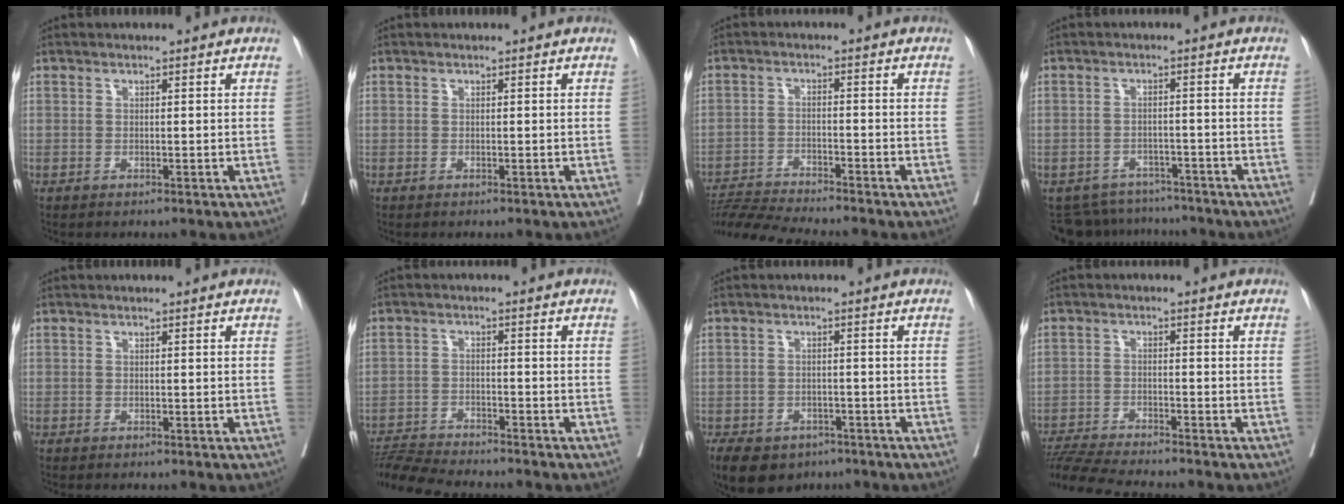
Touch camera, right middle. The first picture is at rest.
{"total": 0.0}
{"total": 8.4, "force": [-8.0, -1.1, 2.2], "torque": [-0.040, -0.010, -0.137]}
{"total": 8.1, "force": [-7.6, 2.8, -0.1], "torque": [0.000, 0.008, -0.103]}
{"total": 0.8, "force": [-0.7, 0.0, 0.4], "torque": [-0.010, -0.004, -0.012]}
{"total": 9.2, "force": [-8.8, -0.2, 2.6], "torque": [-0.048, -0.009, -0.150]}
{"total": 15.1, "force": [-9.1, 10.3, 6.2], "torque": [-0.187, -0.021, -0.119]}
{"total": 10.7, "force": [-9.9, -0.3, 4.0], "torque": [-0.069, -0.014, -0.165]}